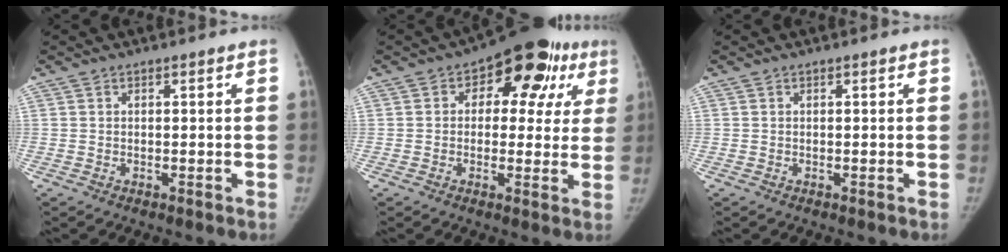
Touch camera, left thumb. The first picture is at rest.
{"total": 14.9, "force": [5.3, 9.0, 10.6], "torque": [-0.072, 0.013, 0.059]}
{"total": 0.0}